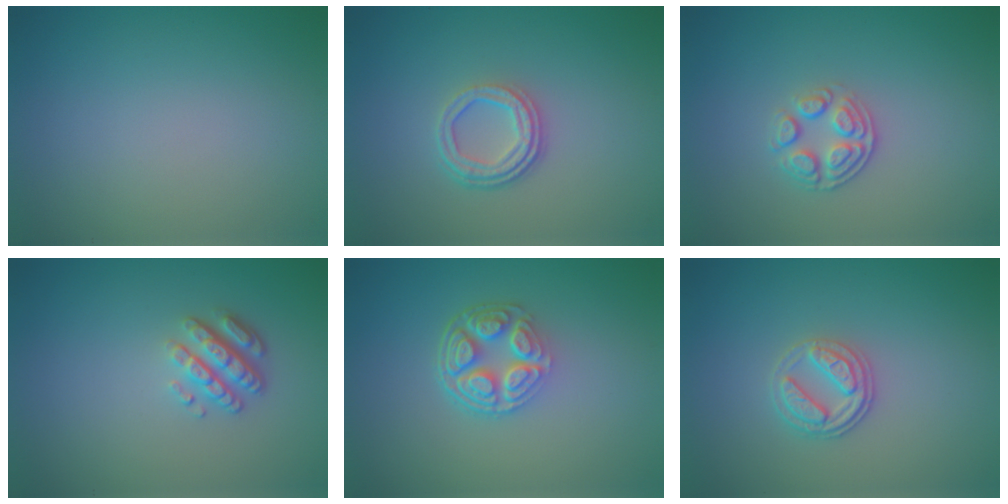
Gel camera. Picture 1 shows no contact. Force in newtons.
{"total": 3.5, "press": 2.6, "slide": 2.3}
{"total": 2.7, "press": 2.4, "slide": 1.2}
{"total": 3.4, "press": 2.6, "slide": 2.2}
{"total": 5.2, "press": 3.8, "slide": 3.6}
{"total": 2.7, "press": 2.6, "slide": 0.8}